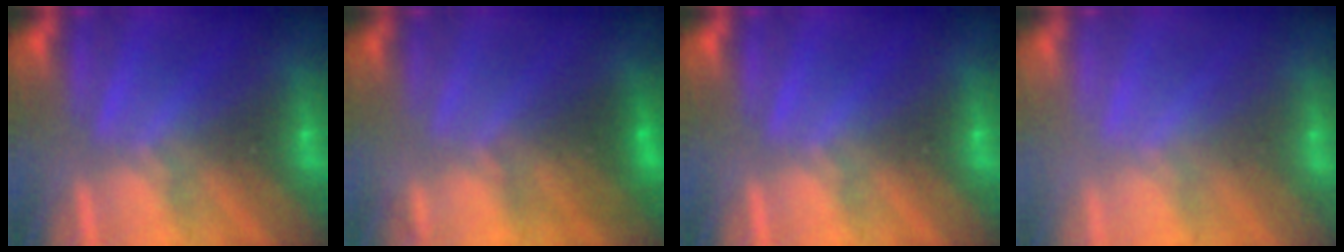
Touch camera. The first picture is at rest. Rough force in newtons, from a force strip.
{"total": 2.7}
{"total": 0.0}
{"total": 2.2}